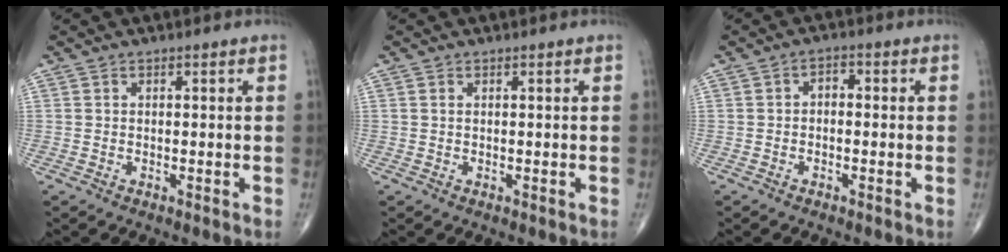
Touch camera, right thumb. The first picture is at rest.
{"total": 0.0}
{"total": 2.2, "force": [-0.3, 1.4, 1.6], "torque": [-0.012, 0.012, -0.014]}